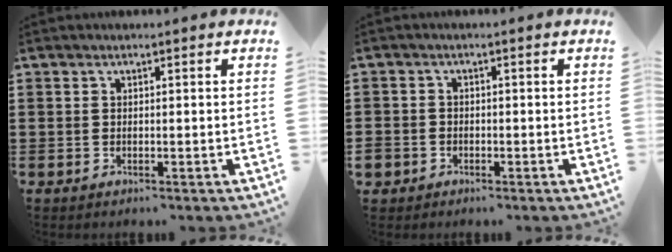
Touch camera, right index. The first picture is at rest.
{"total": 1.7, "force": [-1.2, 1.2, 0.1], "torque": [-0.008, -0.003, -0.026]}